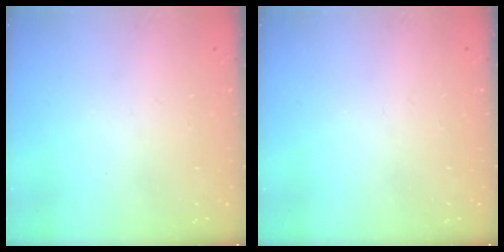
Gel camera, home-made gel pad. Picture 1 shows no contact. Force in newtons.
{"total": 0.0}